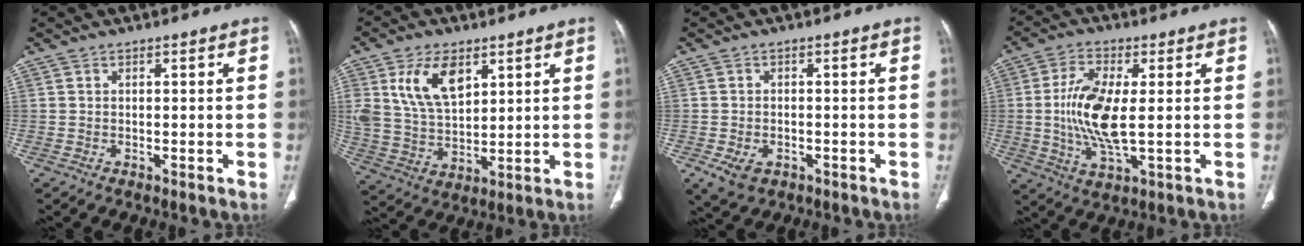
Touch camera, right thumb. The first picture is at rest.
{"total": 12.4, "force": [5.5, 7.2, 8.5], "torque": [-0.143, -0.021, 0.116]}
{"total": 6.2, "force": [-2.4, 4.3, 3.7], "torque": [-0.065, 0.006, -0.027]}
{"total": 11.6, "force": [0.3, 4.3, 10.8], "torque": [-0.229, -0.009, 0.008]}